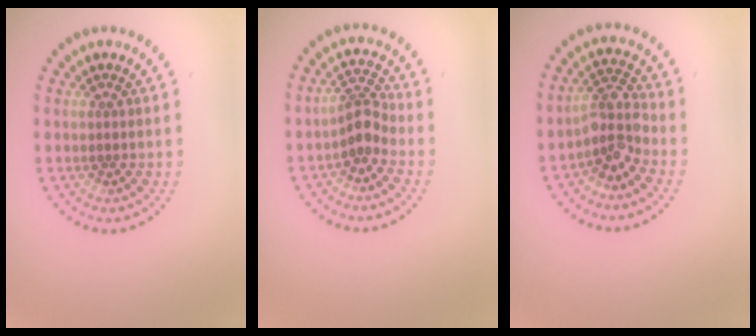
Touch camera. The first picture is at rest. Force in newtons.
{"total": 2.4, "press": 1.8, "slide": 1.6}
{"total": 3.3, "press": 2.4, "slide": 2.2}